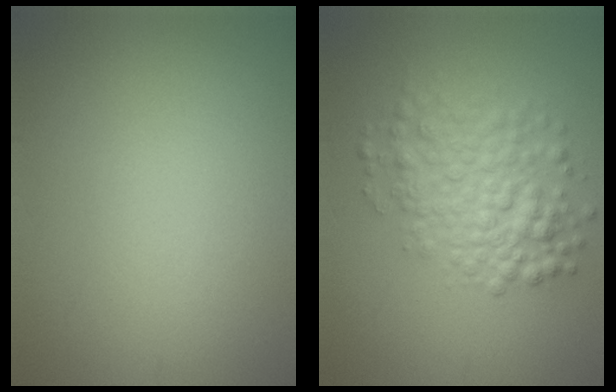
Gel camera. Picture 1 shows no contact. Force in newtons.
{"total": 5.1, "press": 5.1, "slide": 0.2}